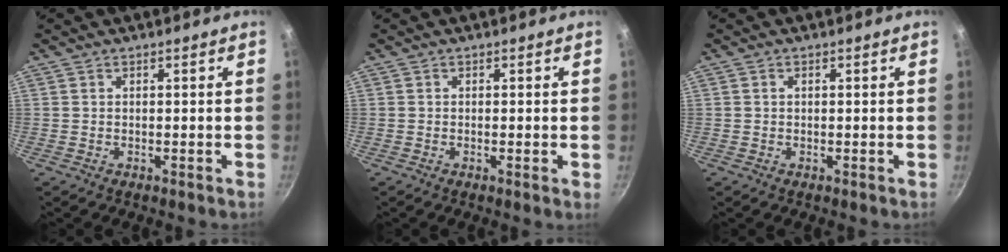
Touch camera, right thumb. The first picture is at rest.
{"total": 0.9, "force": [-0.2, 0.0, 0.9], "torque": [-0.014, -0.002, -0.006]}
{"total": 0.7, "force": [0.1, 0.5, 0.4], "torque": [-0.005, 0.004, 0.001]}